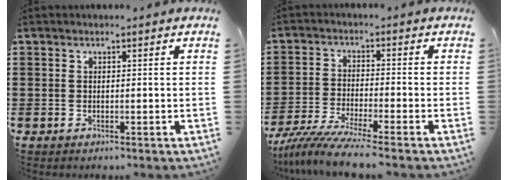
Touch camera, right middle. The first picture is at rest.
{"total": 6.6, "force": [-5.9, -0.5, 3.0], "torque": [-0.072, -0.021, -0.116]}